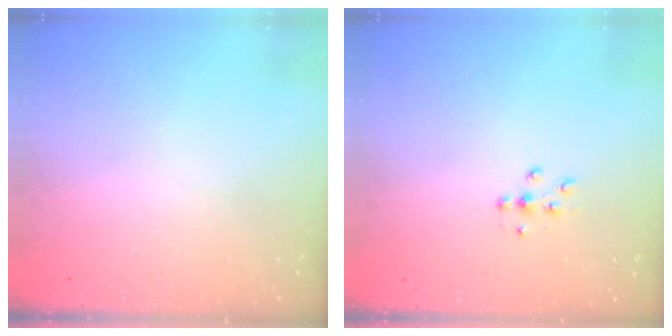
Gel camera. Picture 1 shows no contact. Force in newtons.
{"total": 5.6, "press": 5.5, "slide": 1.2}